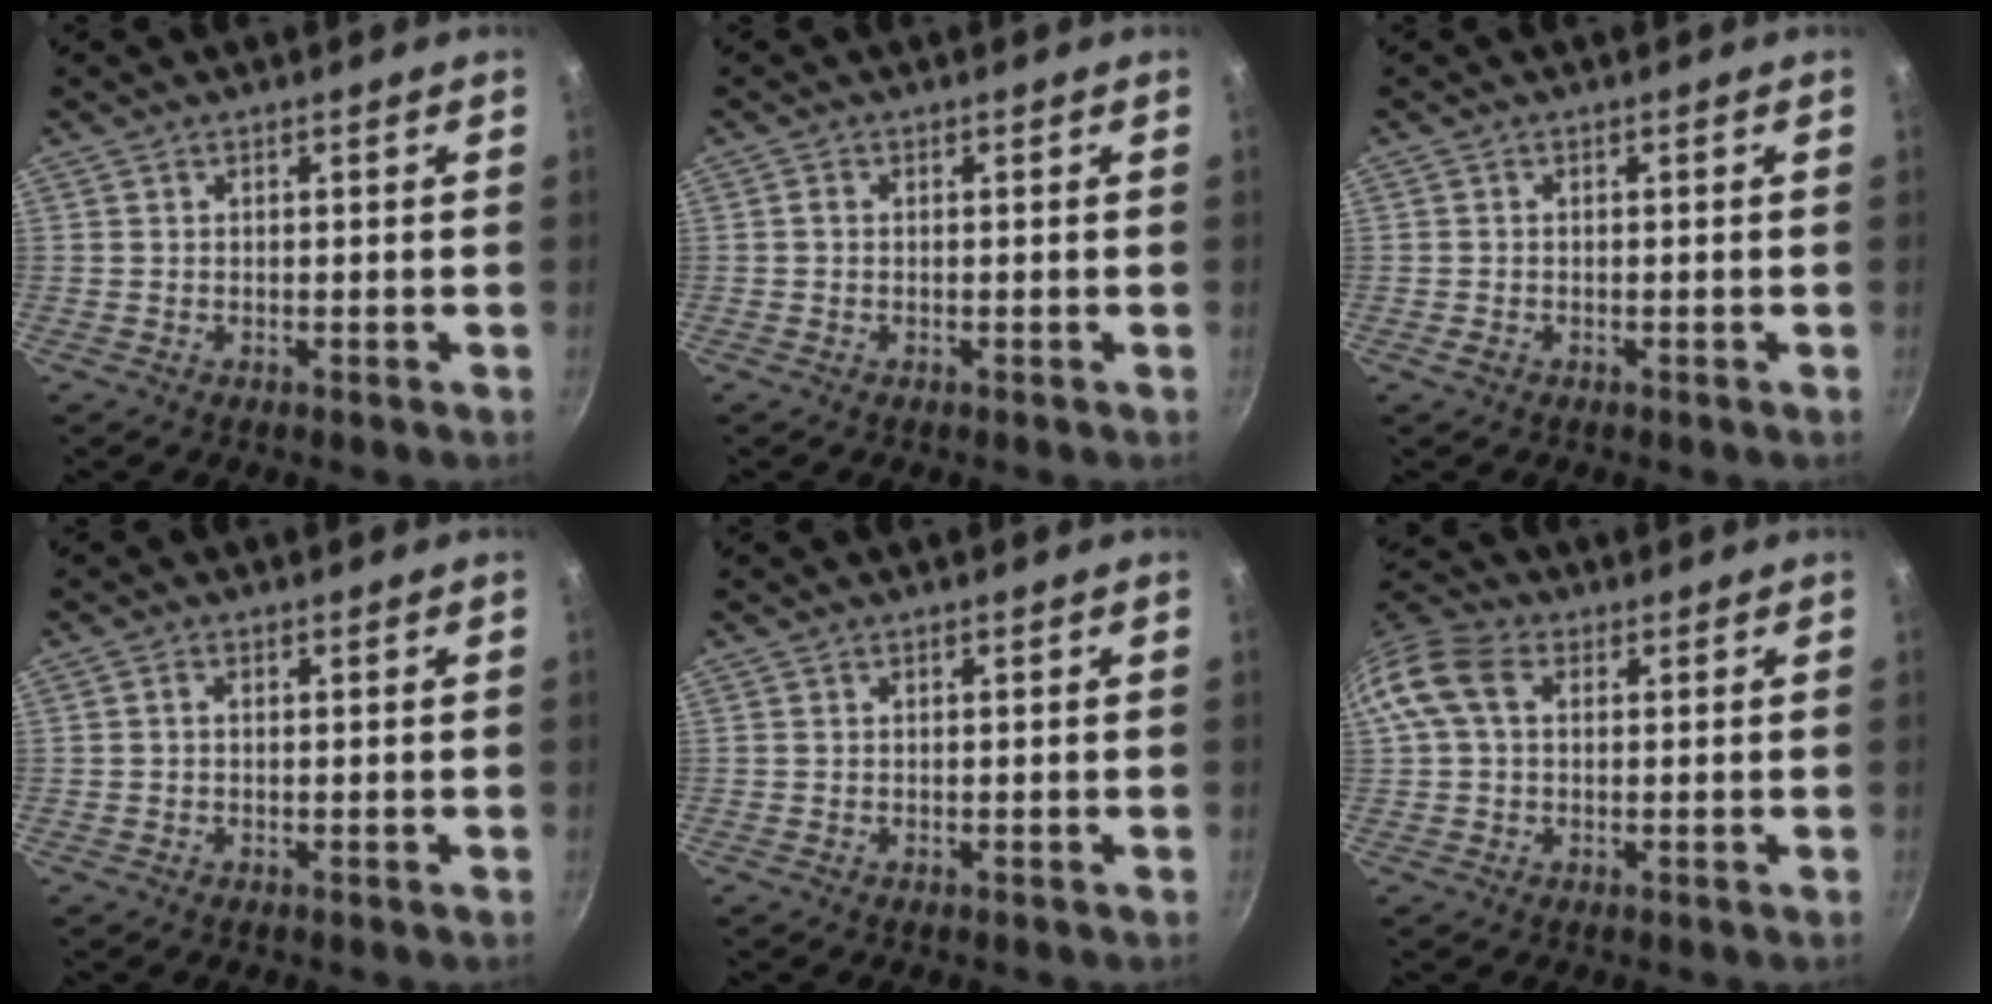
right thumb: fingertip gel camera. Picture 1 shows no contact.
{"total": 0.7, "force": [0.0, 0.4, 0.5], "torque": [-0.010, 0.004, -0.003]}
{"total": 1.3, "force": [-0.7, 1.0, 0.6], "torque": [-0.009, 0.000, -0.012]}
{"total": 1.0, "force": [0.1, 0.7, 0.7], "torque": [-0.013, 0.005, 0.000]}
{"total": 0.0}
{"total": 10.0, "force": [2.3, 6.8, 6.9], "torque": [-0.141, 0.024, 0.029]}